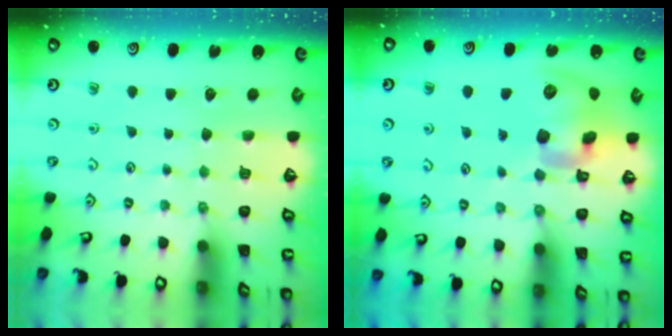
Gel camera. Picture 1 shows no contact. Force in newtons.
{"total": 14.0, "press": 13.8, "slide": 2.3}